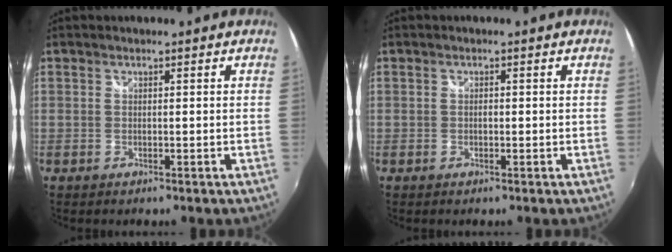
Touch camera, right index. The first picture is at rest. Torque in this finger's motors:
{"motor_torque": [0.08, 0.07, 0.08, 0.01]}